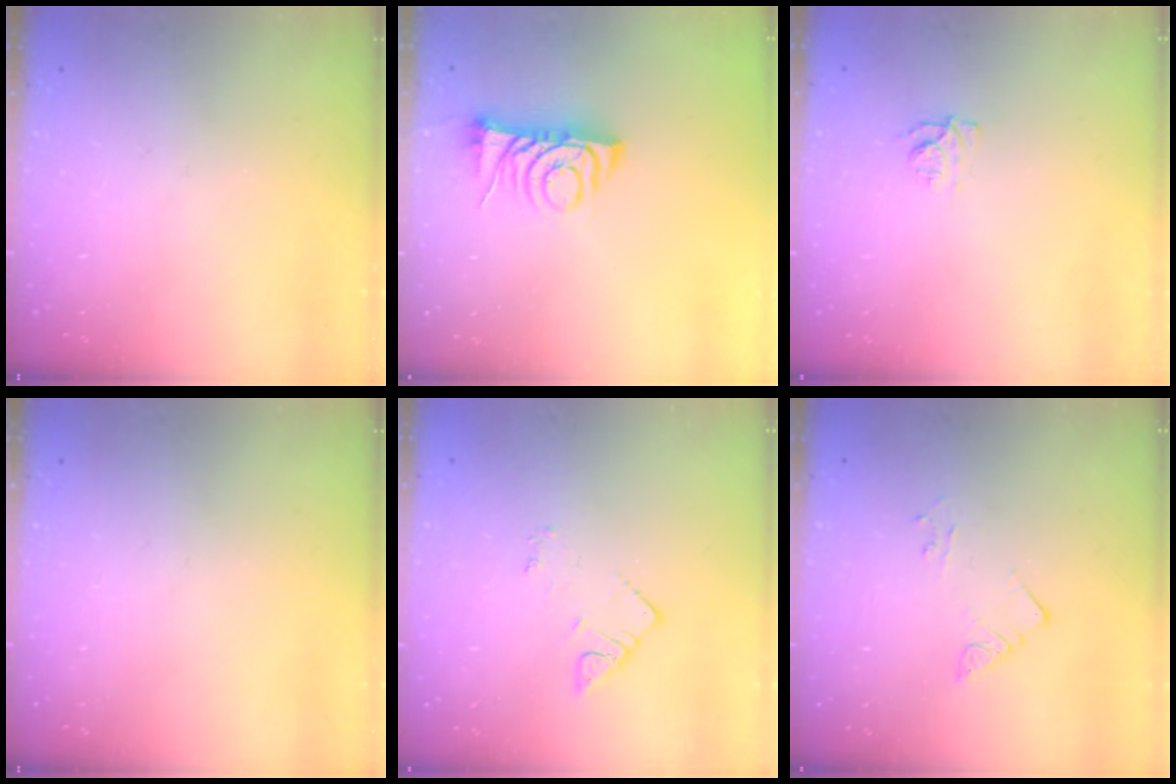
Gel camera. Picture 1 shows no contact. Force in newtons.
{"total": 7.6, "press": 7.5, "slide": 1.0}
{"total": 6.2, "press": 6.1, "slide": 0.7}
{"total": 0.0}
{"total": 2.7, "press": 2.7, "slide": 0.4}
{"total": 2.2, "press": 2.2, "slide": 0.2}